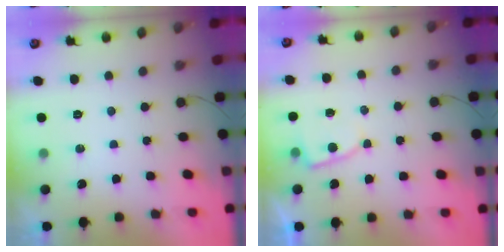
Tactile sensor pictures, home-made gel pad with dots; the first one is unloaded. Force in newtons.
{"total": 4.5, "press": 4.5, "slide": 0.5}